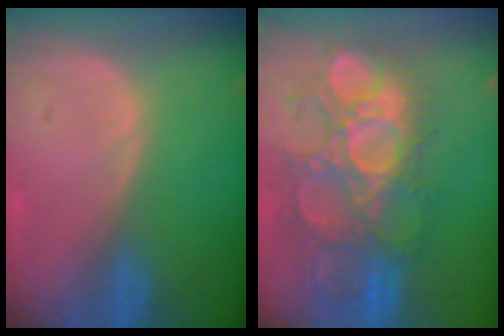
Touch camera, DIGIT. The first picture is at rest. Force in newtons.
{"total": 11.8, "press": 11.2, "slide": 3.7}